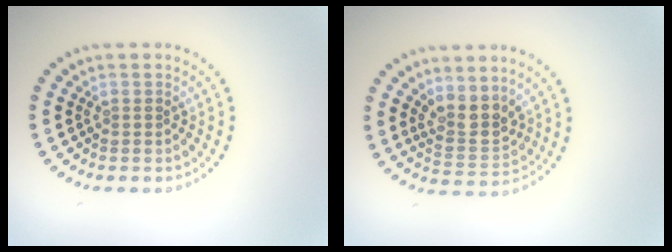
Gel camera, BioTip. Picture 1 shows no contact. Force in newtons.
{"total": 3.2, "press": 2.8, "slide": 1.6}